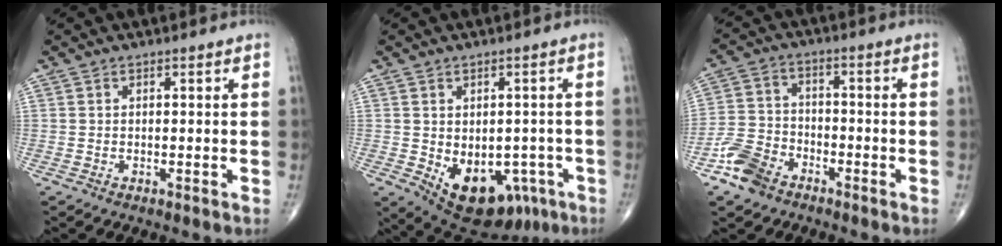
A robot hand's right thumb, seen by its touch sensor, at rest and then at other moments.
{"total": 13.8, "force": [-5.0, 8.8, 9.3], "torque": [-0.100, 0.009, -0.049]}
{"total": 8.2, "force": [-5.2, 5.2, 3.5], "torque": [-0.065, 0.024, -0.108]}